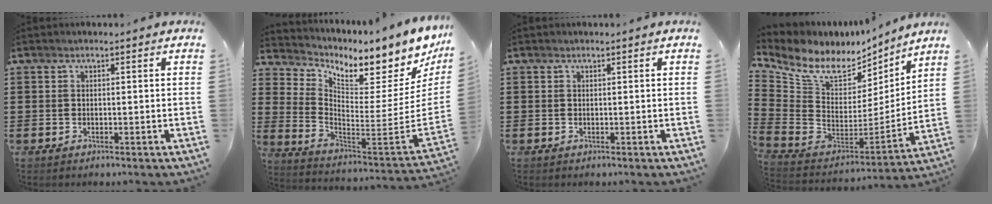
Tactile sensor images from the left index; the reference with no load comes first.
{"total": 5.8, "force": [4.6, 1.8, 3.0], "torque": [-0.065, -0.064, 0.070]}
{"total": 0.0}
{"total": 8.9, "force": [6.2, 4.6, 4.4], "torque": [-0.116, -0.048, 0.110]}